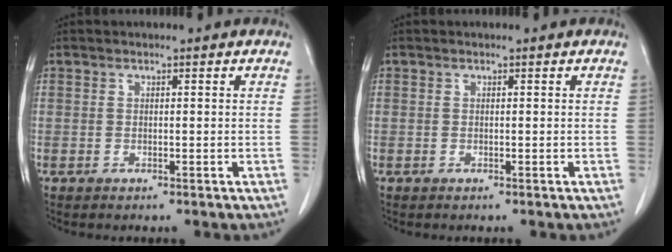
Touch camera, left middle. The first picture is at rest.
{"total": 0.0}